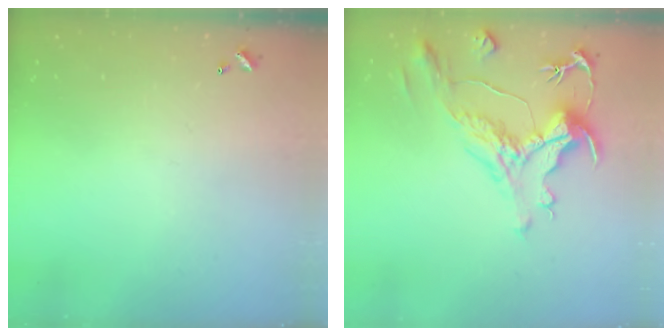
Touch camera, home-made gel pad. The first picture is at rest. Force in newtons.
{"total": 1.6, "press": 0.6, "slide": 1.5}